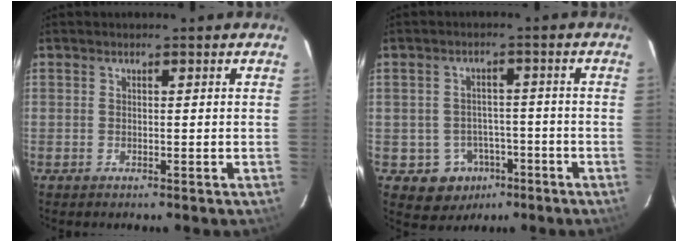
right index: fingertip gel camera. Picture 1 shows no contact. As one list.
[{"total": 7.1, "force": [-3.5, 6.1, 1.0], "torque": [-0.030, 0.027, -0.031]}]